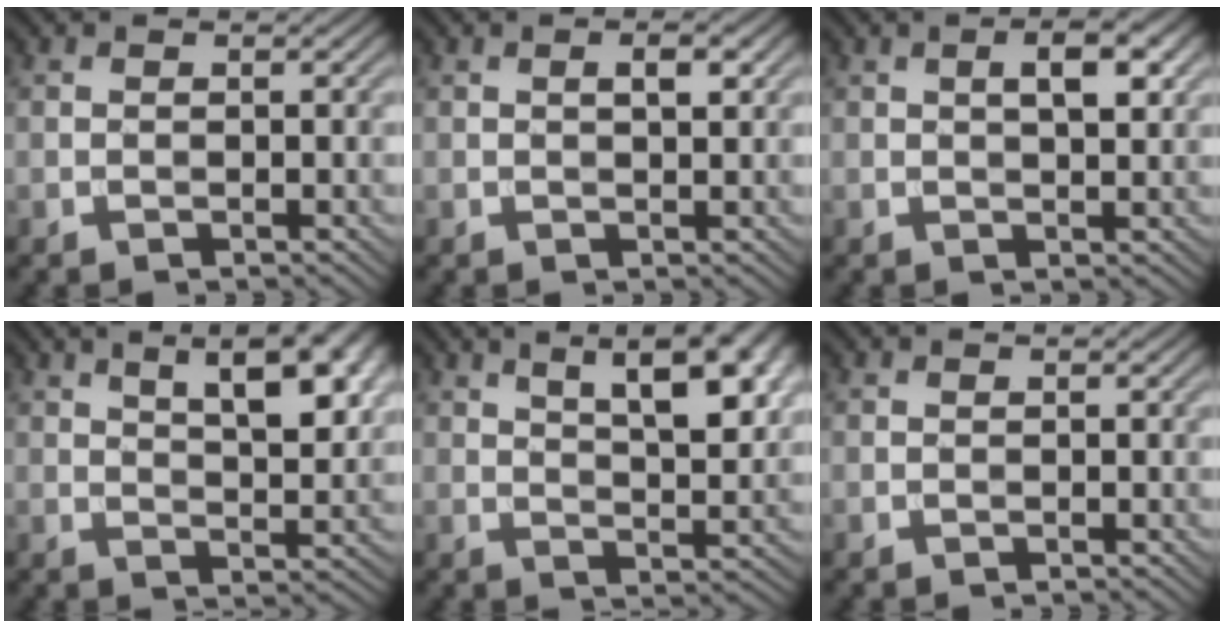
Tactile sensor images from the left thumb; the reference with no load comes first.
{"total": 1.8, "force": [0.5, 0.6, 1.6], "torque": [-0.025, 0.000, 0.007]}
{"total": 3.9, "force": [1.1, 1.4, 3.5], "torque": [-0.059, 0.004, 0.018]}
{"total": 10.5, "force": [4.7, 3.9, 8.5], "torque": [-0.113, 0.014, 0.066]}
{"total": 11.9, "force": [5.5, 4.3, 9.6], "torque": [-0.129, 0.019, 0.074]}
{"total": 0.0}